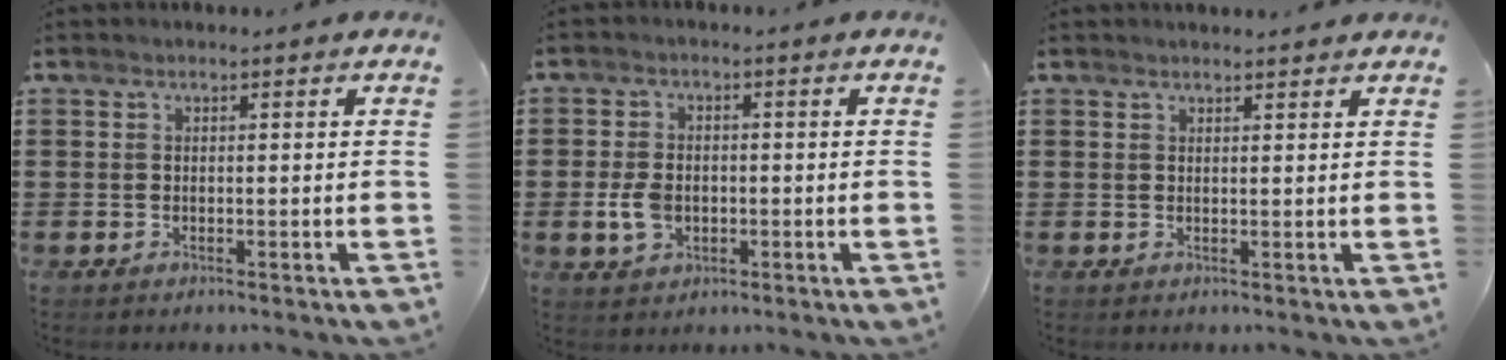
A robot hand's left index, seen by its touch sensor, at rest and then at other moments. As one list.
[{"total": 4.4, "force": [-0.8, 3.0, 3.1], "torque": [-0.081, 0.000, -0.019]}, {"total": 1.1, "force": [1.1, 0.1, 0.1], "torque": [-0.005, 0.000, 0.022]}]